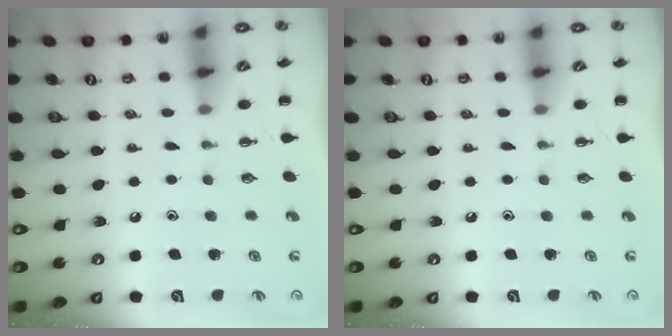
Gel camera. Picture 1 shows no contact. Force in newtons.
{"total": 0.0}